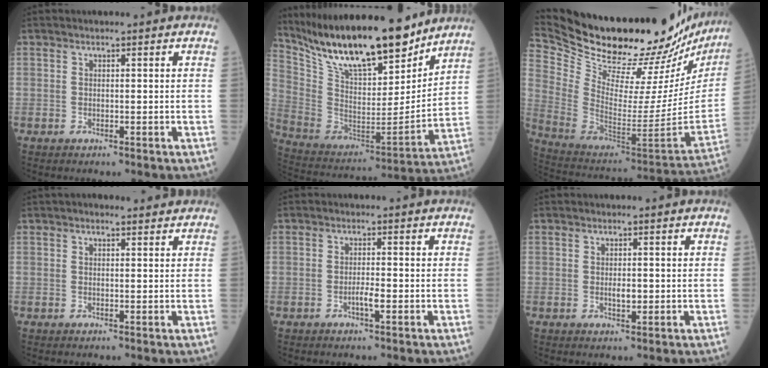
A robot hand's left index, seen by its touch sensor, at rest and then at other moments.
{"total": 22.9, "force": [19.0, 5.1, 11.8], "torque": [-0.217, -0.010, 0.328]}
{"total": 35.5, "force": [31.5, 4.8, 15.7], "torque": [-0.266, -0.119, 0.442]}
{"total": 2.2, "force": [1.9, 0.8, 0.9], "torque": [-0.008, 0.019, 0.024]}
{"total": 1.8, "force": [-0.9, 0.2, 1.6], "torque": [-0.024, -0.001, -0.016]}
{"total": 1.5, "force": [-0.2, 0.7, 1.3], "torque": [-0.017, -0.004, -0.001]}